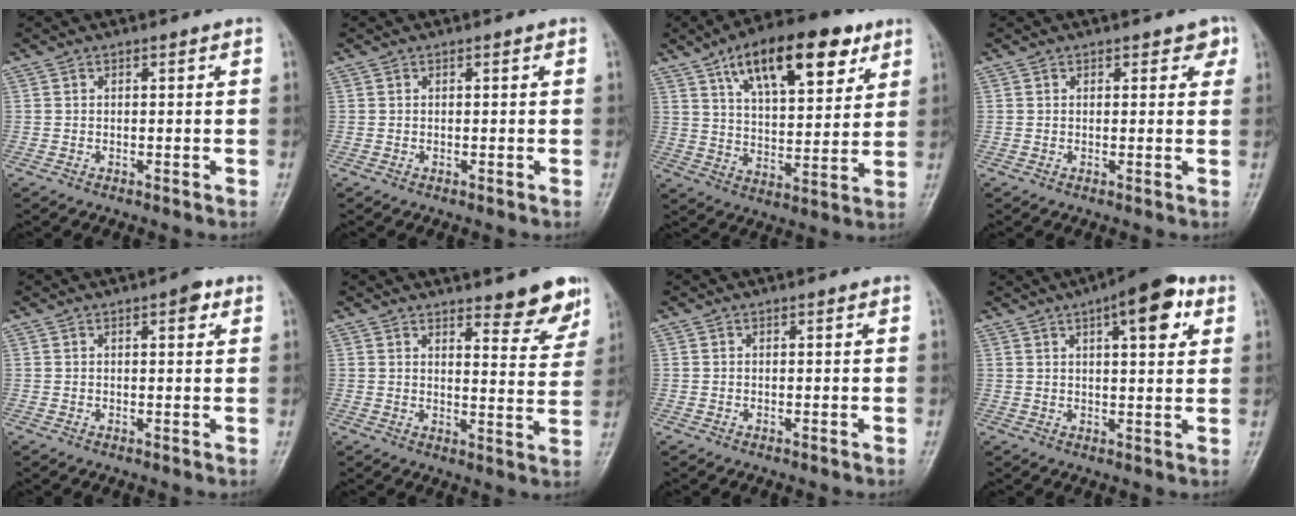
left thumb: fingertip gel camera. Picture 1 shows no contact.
{"total": 0.0}
{"total": 19.2, "force": [10.2, 8.3, 14.0], "torque": [-0.181, -0.027, 0.167]}
{"total": 2.5, "force": [1.4, 1.7, 1.1], "torque": [0.016, -0.003, 0.012]}
{"total": 2.6, "force": [1.3, 1.1, 2.0], "torque": [-0.020, -0.001, 0.014]}
{"total": 8.2, "force": [6.4, 2.2, 4.6], "torque": [-0.032, -0.049, 0.080]}
{"total": 0.0}
{"total": 10.7, "force": [4.9, 3.8, 8.8], "torque": [-0.098, -0.005, 0.062]}